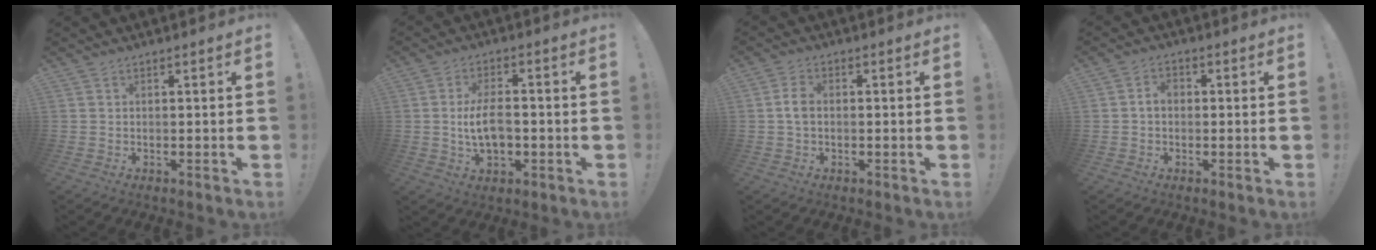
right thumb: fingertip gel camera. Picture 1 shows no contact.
{"total": 9.0, "force": [-1.2, 5.1, 7.4], "torque": [-0.130, 0.000, -0.024]}
{"total": 4.1, "force": [-0.2, 2.6, 3.1], "torque": [-0.056, 0.008, -0.006]}
{"total": 3.3, "force": [-0.3, 2.2, 2.4], "torque": [-0.037, 0.005, -0.006]}